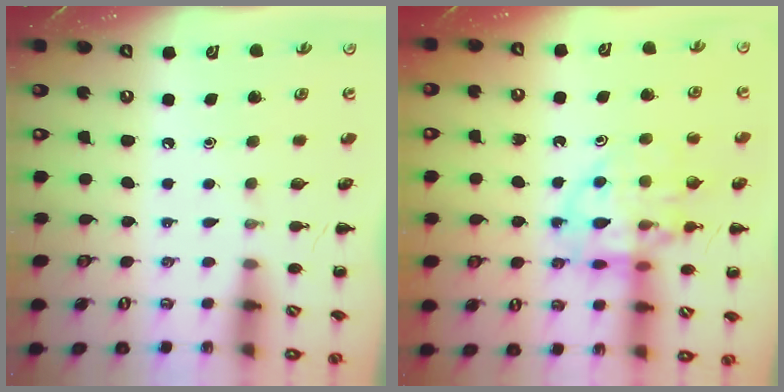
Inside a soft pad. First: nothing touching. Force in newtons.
{"total": 15.2, "press": 15.1, "slide": 2.2}